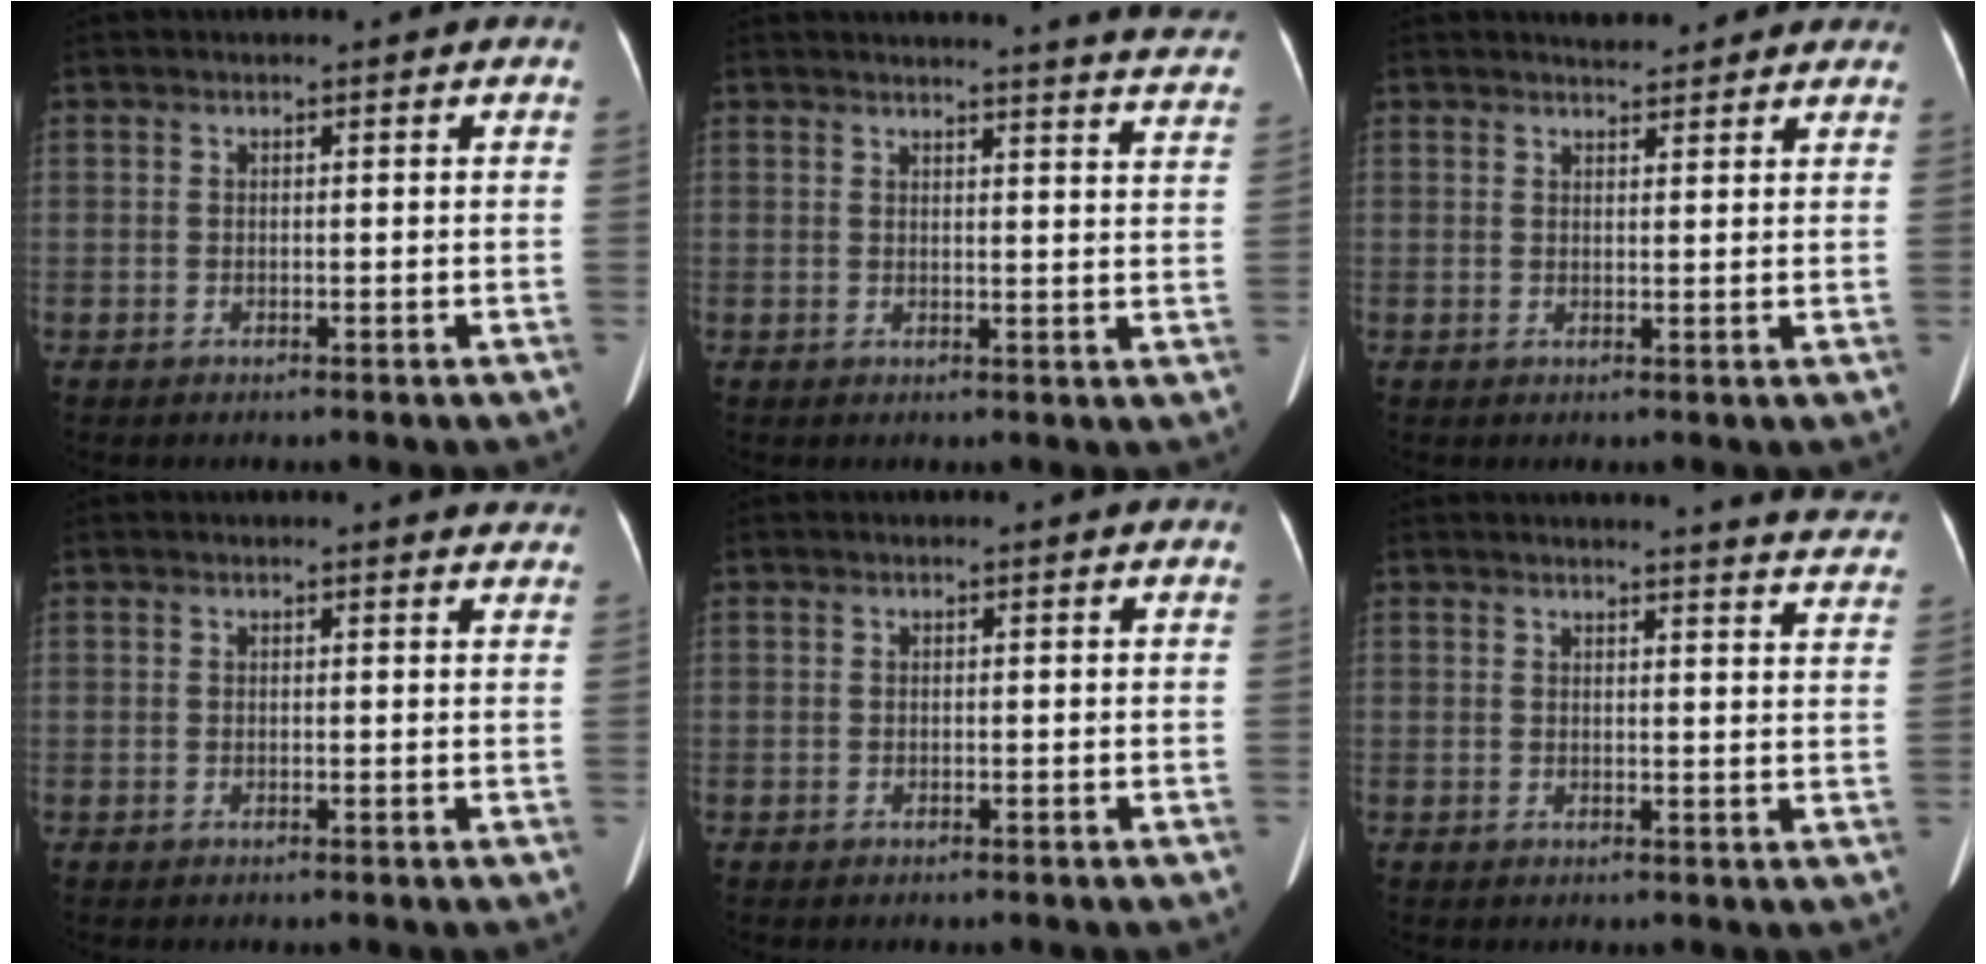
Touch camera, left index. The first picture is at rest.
{"total": 14.7, "force": [14.4, 0.2, 3.0], "torque": [-0.025, -0.081, 0.137]}
{"total": 4.2, "force": [3.9, 1.2, 0.9], "torque": [-0.010, 0.012, 0.044]}
{"total": 3.3, "force": [3.2, 0.8, 0.3], "torque": [-0.002, -0.006, 0.017]}
{"total": 0.0}
{"total": 11.7, "force": [11.5, 0.3, 2.1], "torque": [-0.007, -0.067, 0.099]}